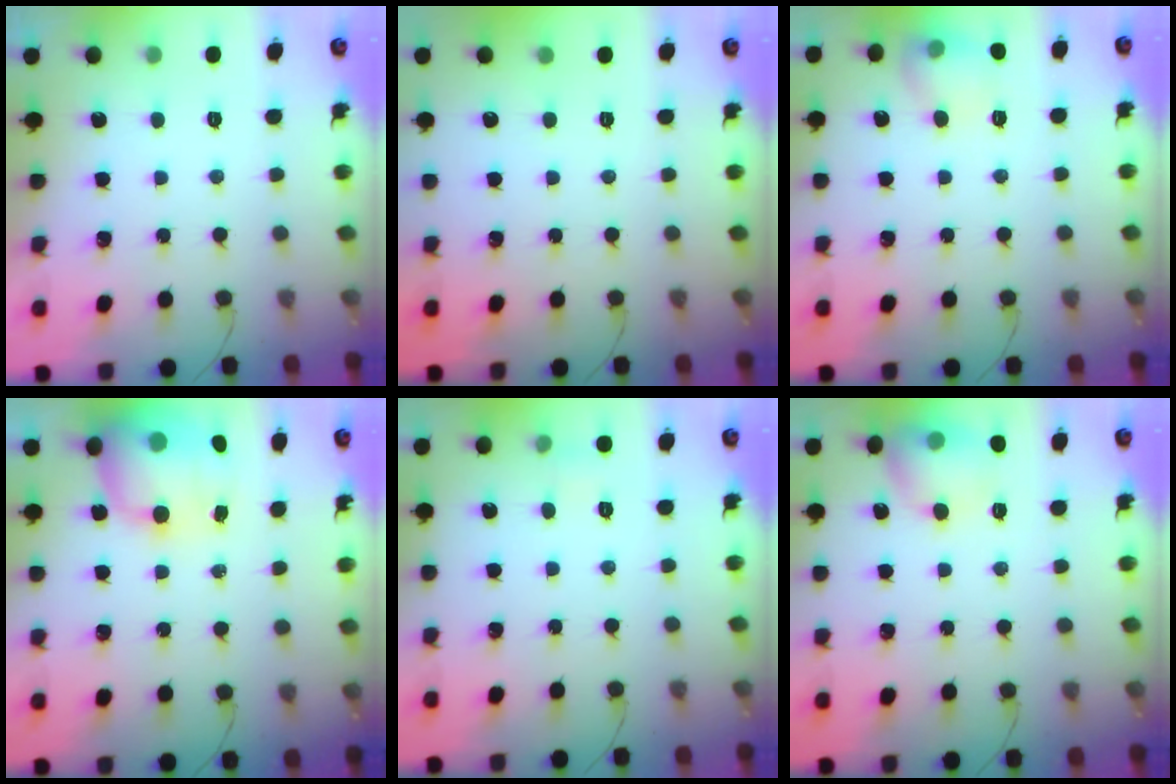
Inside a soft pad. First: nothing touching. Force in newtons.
{"total": 0.0}
{"total": 9.1, "press": 9.1, "slide": 0.6}
{"total": 14.7, "press": 14.2, "slide": 3.5}
{"total": 3.0, "press": 2.8, "slide": 1.0}
{"total": 11.2, "press": 11.0, "slide": 1.6}